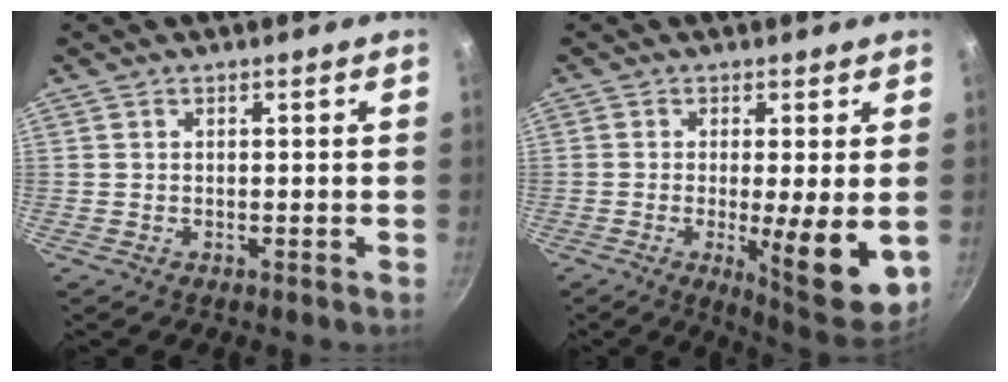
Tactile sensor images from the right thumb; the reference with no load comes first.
{"total": 11.5, "force": [-1.4, 2.4, 11.2], "torque": [-0.149, -0.018, -0.012]}